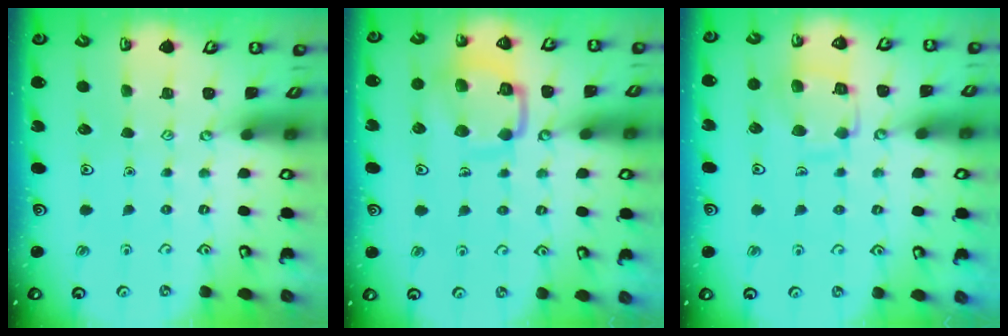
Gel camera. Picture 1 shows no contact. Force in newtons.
{"total": 13.0, "press": 12.9, "slide": 1.3}
{"total": 11.2, "press": 11.2, "slide": 1.0}